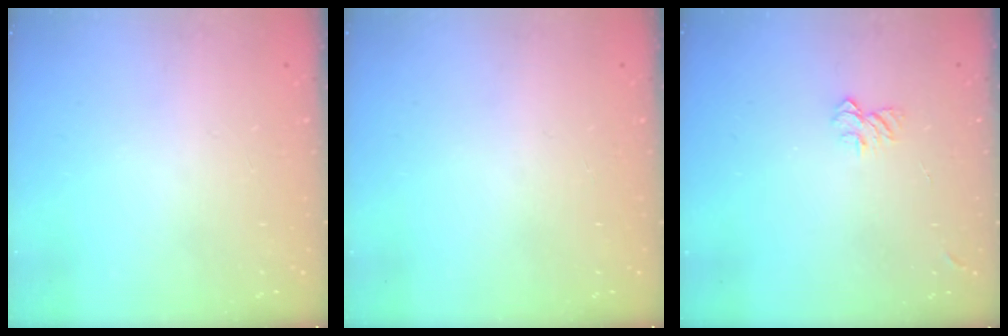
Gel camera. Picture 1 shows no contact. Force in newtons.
{"total": 0.0}
{"total": 5.2, "press": 5.2, "slide": 0.1}